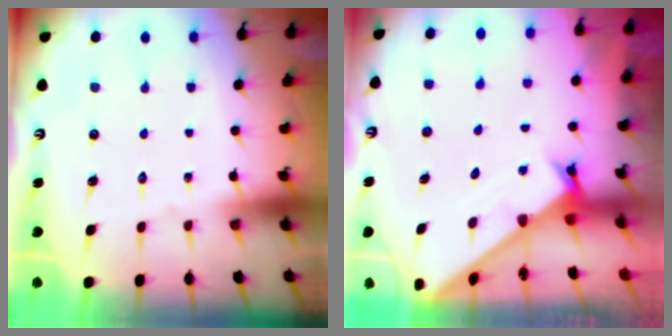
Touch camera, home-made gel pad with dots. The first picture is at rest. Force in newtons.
{"total": 1.8, "press": 1.8, "slide": 0.1}